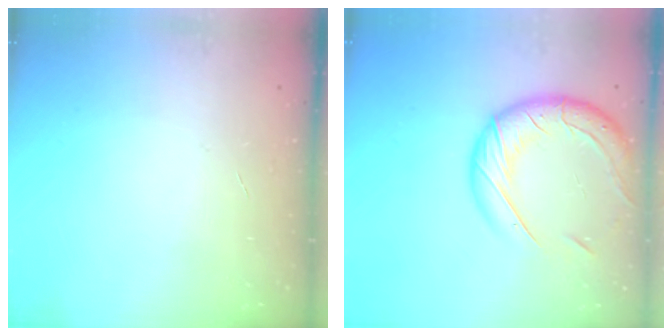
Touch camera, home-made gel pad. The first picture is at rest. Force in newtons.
{"total": 17.3, "press": 17.2, "slide": 2.3}